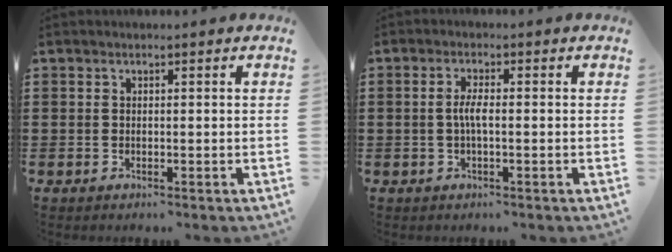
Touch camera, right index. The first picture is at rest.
{"total": 2.9, "force": [-0.5, 0.6, 2.8], "torque": [-0.057, -0.002, -0.012]}